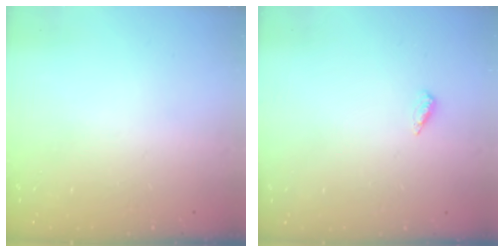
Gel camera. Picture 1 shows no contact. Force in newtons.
{"total": 2.6, "press": 2.2, "slide": 1.3}